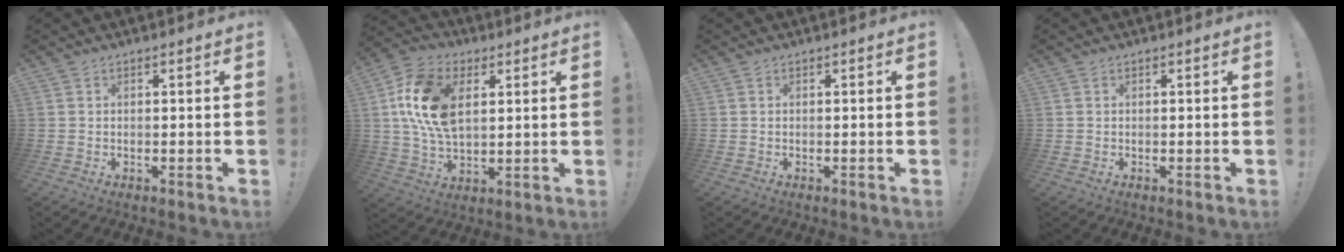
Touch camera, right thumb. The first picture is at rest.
{"total": 17.8, "force": [4.5, 11.3, 13.0], "torque": [-0.249, 0.000, 0.083]}
{"total": 0.0}
{"total": 0.0}